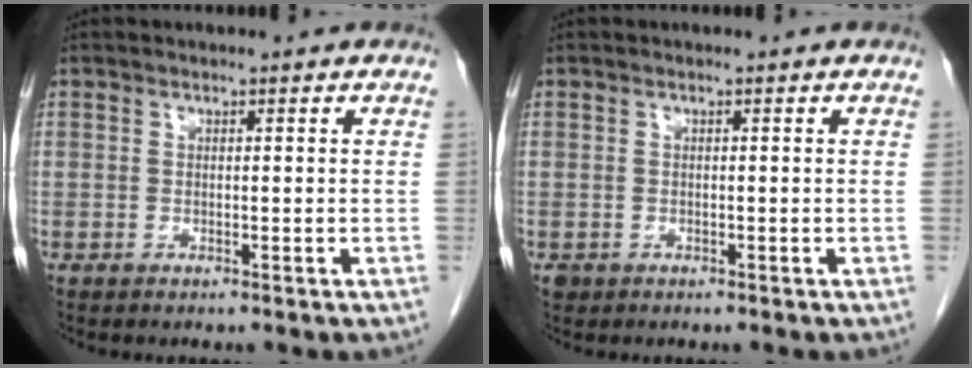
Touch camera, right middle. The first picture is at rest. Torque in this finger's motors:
{"motor_torque": [0.10, 0.01, 0.00, 0.00]}